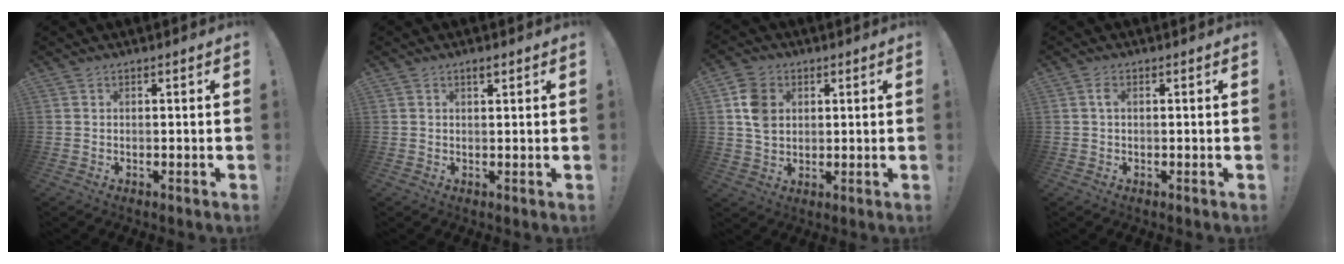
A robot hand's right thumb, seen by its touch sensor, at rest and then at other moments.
{"total": 1.4, "force": [1.0, 0.4, 0.9], "torque": [-0.011, -0.002, 0.017]}
{"total": 9.0, "force": [2.0, 7.2, 5.1], "torque": [-0.084, 0.008, 0.040]}
{"total": 1.7, "force": [0.2, 0.8, 1.5], "torque": [-0.024, 0.003, 0.001]}